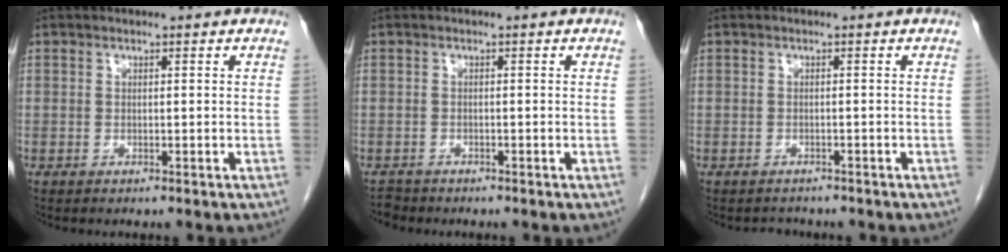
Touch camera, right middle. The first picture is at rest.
{"total": 1.5, "force": [-1.4, 0.4, -0.3], "torque": [0.001, -0.004, -0.024]}
{"total": 1.8, "force": [-1.6, 0.8, -0.1], "torque": [-0.003, -0.003, -0.024]}